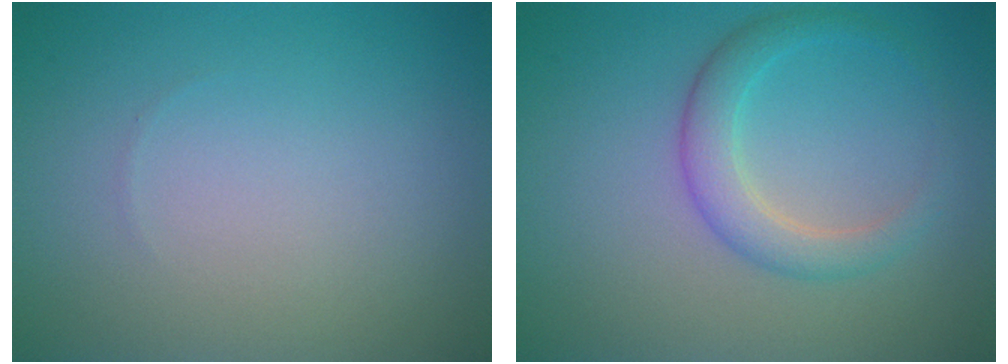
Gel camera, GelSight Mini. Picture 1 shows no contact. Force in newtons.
{"total": 2.9, "press": 2.9, "slide": 0.1}